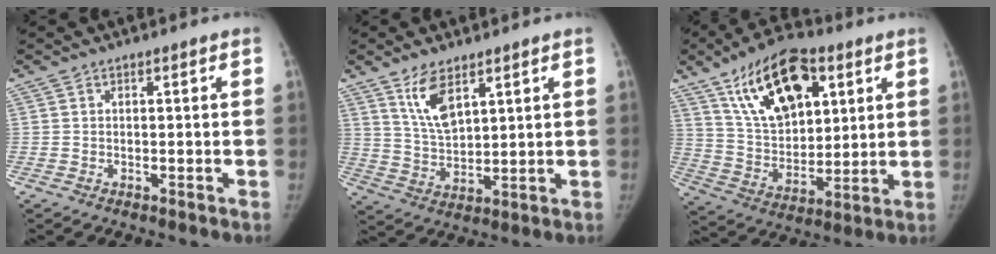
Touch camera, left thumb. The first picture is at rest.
{"total": 7.9, "force": [4.7, 3.3, 5.4], "torque": [-0.092, -0.029, 0.100]}
{"total": 19.5, "force": [9.3, 10.6, 13.5], "torque": [-0.183, -0.030, 0.167]}